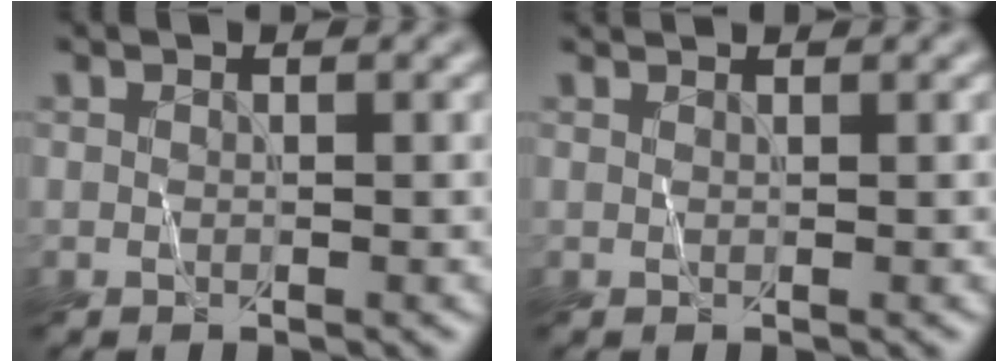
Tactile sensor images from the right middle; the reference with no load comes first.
{"total": 1.2, "force": [1.1, 0.3, 0.5], "torque": [-0.008, 0.000, 0.007]}